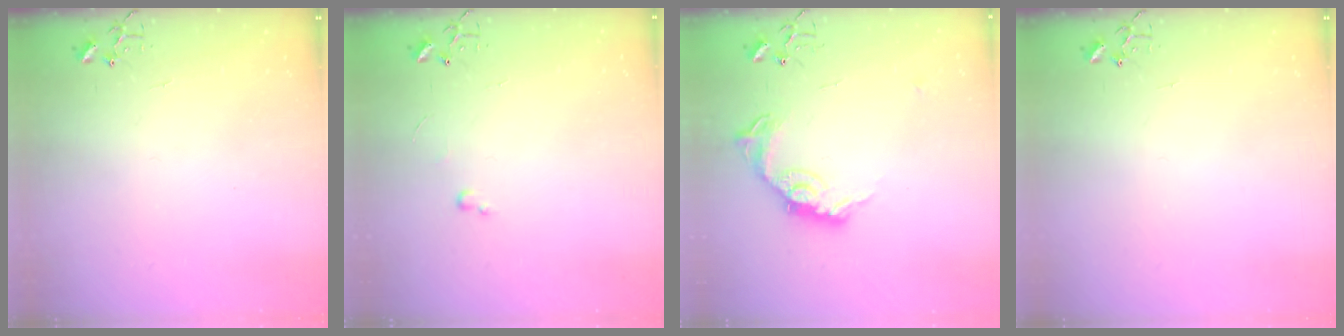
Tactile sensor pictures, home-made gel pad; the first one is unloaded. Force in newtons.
{"total": 2.6, "press": 2.6, "slide": 0.4}
{"total": 14.2, "press": 14.2, "slide": 0.6}
{"total": 0.0}